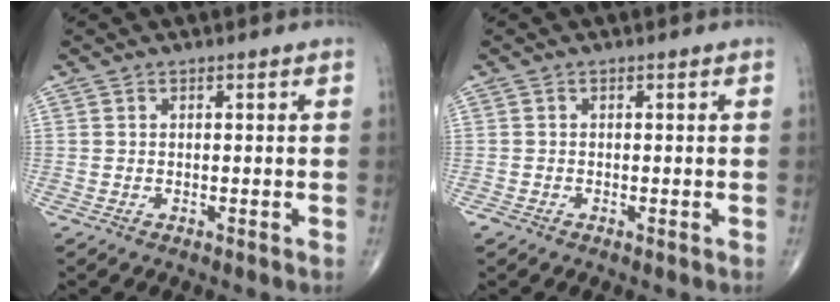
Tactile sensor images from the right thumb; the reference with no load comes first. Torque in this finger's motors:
{"motor_torque": [0.22, 0.03, -0.19, -0.61, 0.01]}